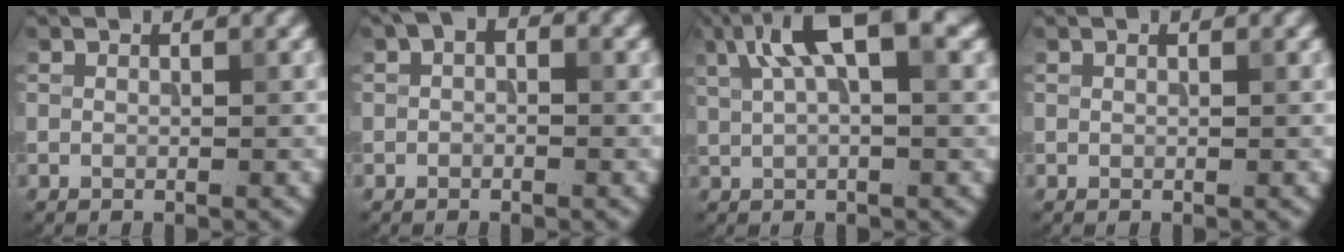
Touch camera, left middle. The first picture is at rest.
{"total": 1.6, "force": [0.3, 0.9, 1.2], "torque": [-0.017, 0.009, -0.001]}
{"total": 7.3, "force": [3.2, 2.3, 6.1], "torque": [-0.113, 0.018, 0.054]}
{"total": 0.0}